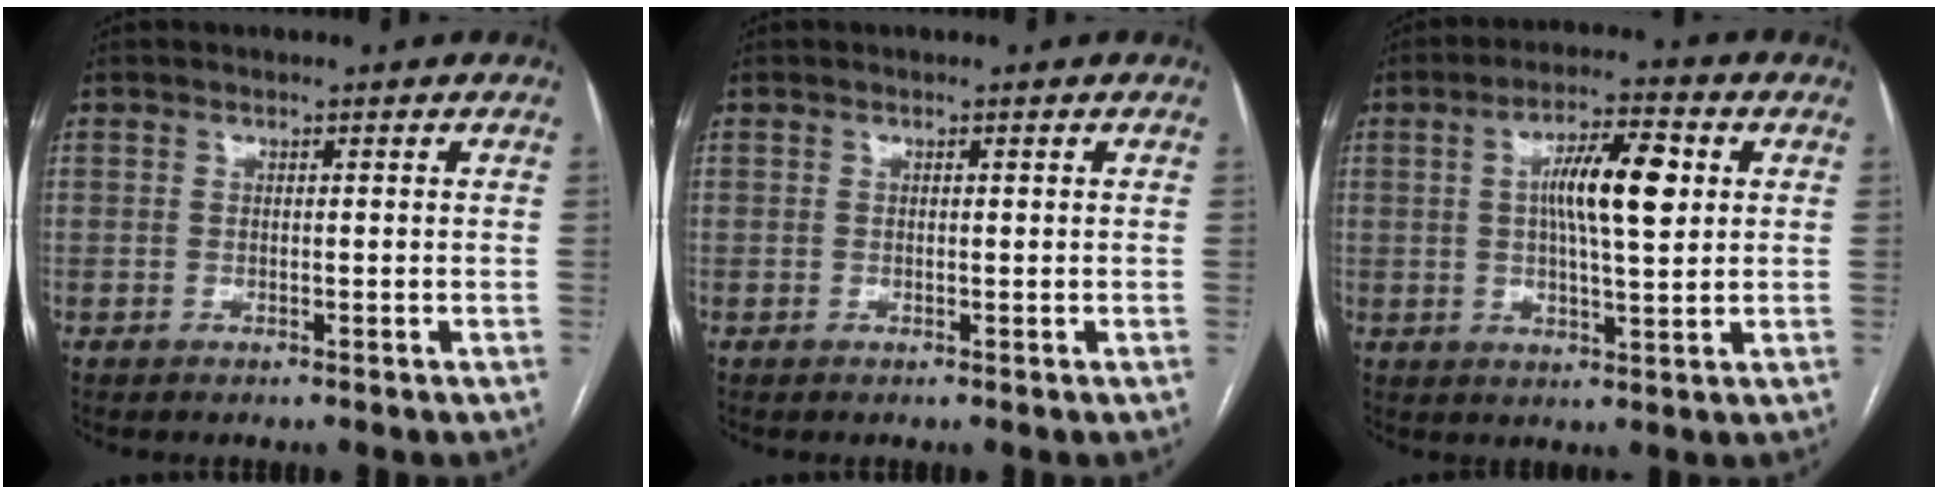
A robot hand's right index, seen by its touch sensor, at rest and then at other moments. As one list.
[{"total": 0.0}, {"total": 9.6, "force": [2.0, 1.9, 9.1], "torque": [-0.162, 0.012, 0.033]}]